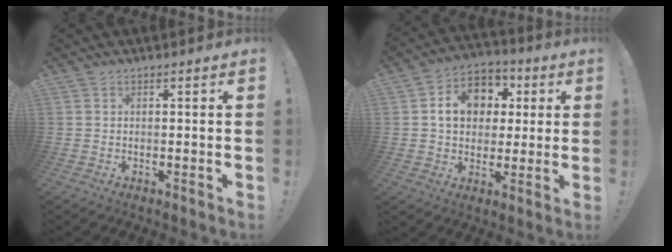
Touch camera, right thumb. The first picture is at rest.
{"total": 13.0, "force": [3.1, 10.7, 6.7], "torque": [-0.083, -0.004, 0.062]}